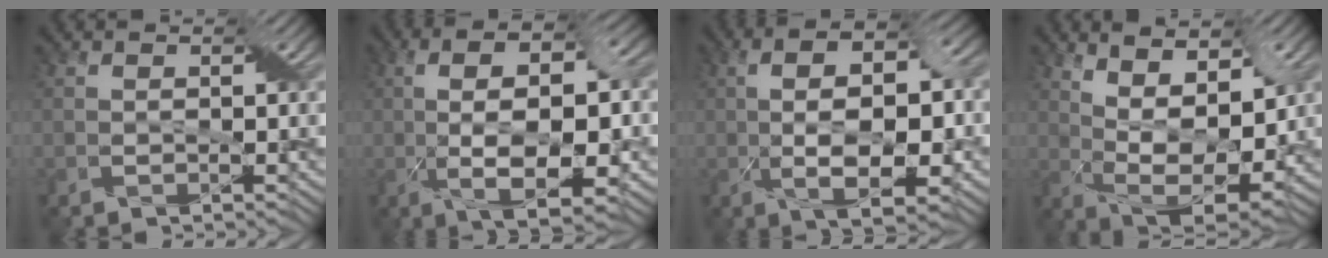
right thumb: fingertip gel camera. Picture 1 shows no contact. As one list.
[{"total": 11.3, "force": [-1.7, 4.2, 10.4], "torque": [-0.179, 0.005, -0.027]}, {"total": 10.5, "force": [-1.0, 4.4, 9.5], "torque": [-0.164, 0.005, -0.015]}, {"total": 11.6, "force": [4.8, 5.2, 9.2], "torque": [-0.172, 0.010, 0.083]}]